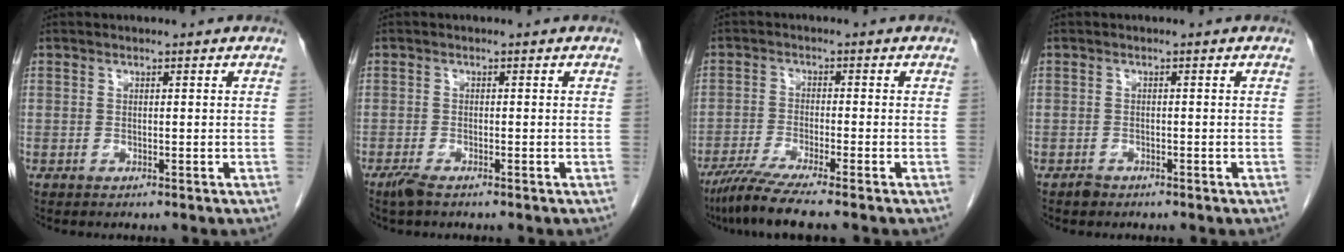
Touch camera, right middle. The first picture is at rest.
{"total": 2.0, "force": [-1.5, 0.4, 1.3], "torque": [-0.034, -0.006, -0.029]}
{"total": 6.8, "force": [-5.4, -1.0, 4.0], "torque": [-0.071, -0.025, -0.098]}
{"total": 1.0, "force": [-0.8, 0.6, 0.1], "torque": [-0.003, 0.002, -0.015]}